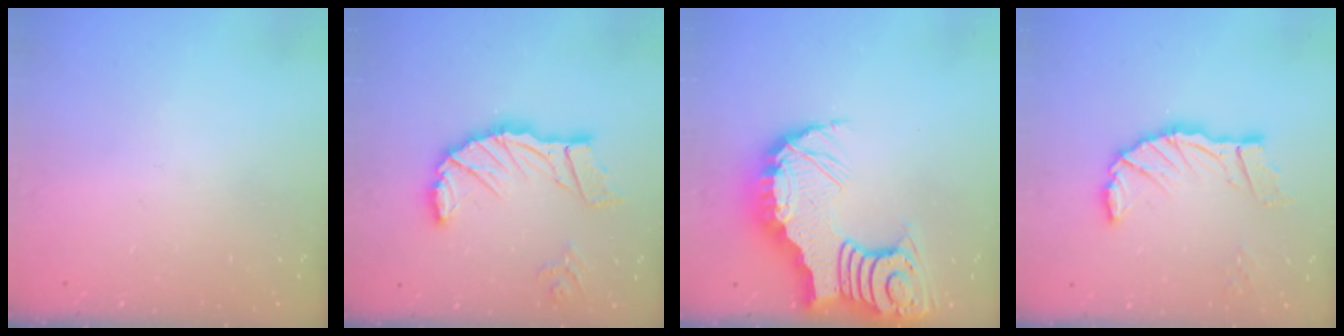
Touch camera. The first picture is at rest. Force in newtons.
{"total": 14.8, "press": 14.7, "slide": 1.6}
{"total": 13.3, "press": 13.2, "slide": 1.6}
{"total": 11.9, "press": 11.9, "slide": 1.0}